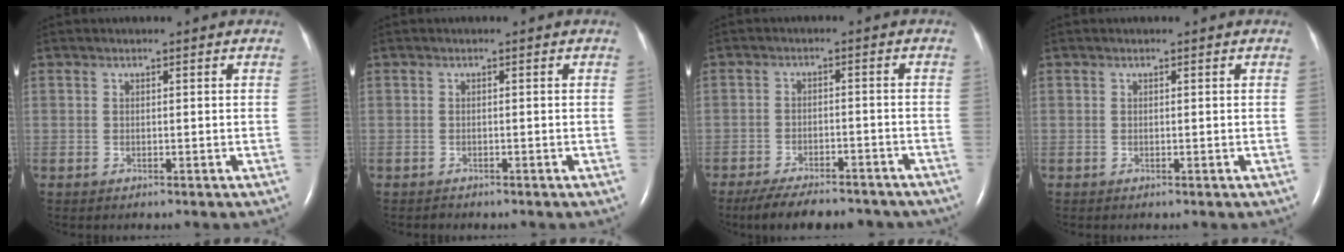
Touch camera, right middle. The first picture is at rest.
{"total": 0.6, "force": [-0.5, 0.2, -0.1], "torque": [-0.008, -0.002, -0.010]}
{"total": 13.1, "force": [-11.2, 3.7, 5.6], "torque": [-0.094, -0.002, -0.154]}
{"total": 0.0}